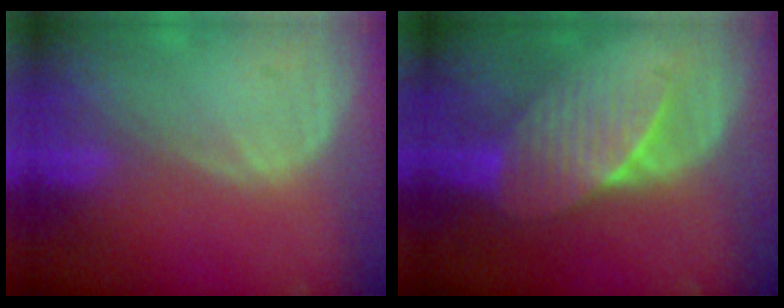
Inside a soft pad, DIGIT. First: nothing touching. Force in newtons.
{"total": 7.0, "press": 6.6, "slide": 2.3}